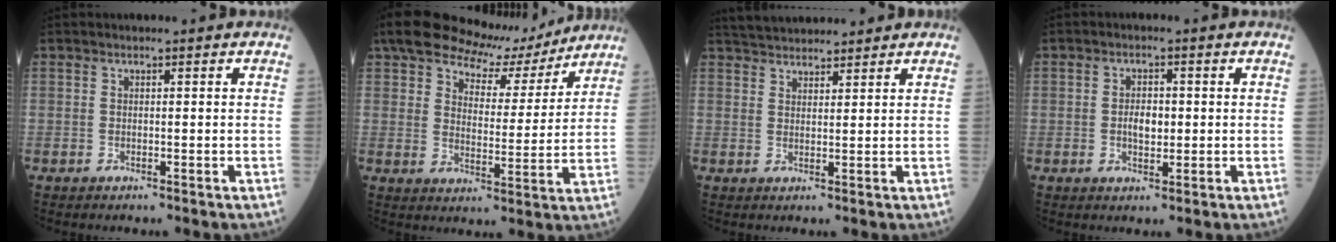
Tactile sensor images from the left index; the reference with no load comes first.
{"total": 12.4, "force": [10.6, 4.4, 4.6], "torque": [-0.071, 0.012, 0.154]}
{"total": 6.0, "force": [5.4, 1.1, 2.2], "torque": [-0.026, 0.037, 0.089]}
{"total": 3.0, "force": [-0.2, 1.6, 2.5], "torque": [-0.040, 0.001, -0.002]}